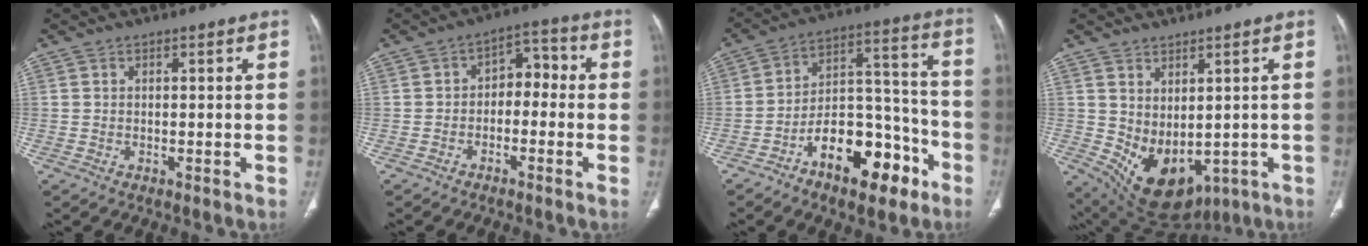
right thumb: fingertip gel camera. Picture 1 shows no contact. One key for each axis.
{"total": 6.2, "fx": -1.3, "fy": 4.3, "fz": 4.3, "tx": -0.038, "ty": 0.040, "tz": -0.034}
{"total": 17.3, "fx": -9.4, "fy": 8.7, "fz": 11.6, "tx": -0.141, "ty": 0.088, "tz": -0.149}
{"total": 11.9, "fx": -1.3, "fy": 7.6, "fz": 9.0, "tx": -0.128, "ty": -0.012, "tz": 0.019}